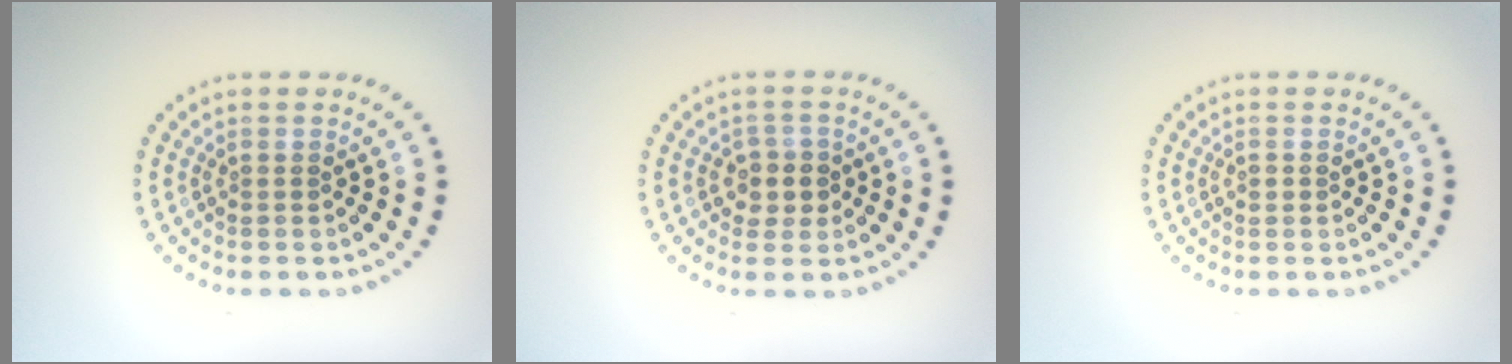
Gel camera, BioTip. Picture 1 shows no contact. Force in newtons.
{"total": 2.1, "press": 2.0, "slide": 0.7}
{"total": 0.7, "press": 0.7, "slide": 0.1}